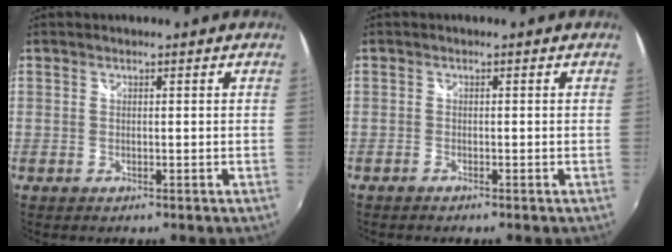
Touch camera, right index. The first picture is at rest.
{"total": 0.8, "force": [-0.7, 0.2, 0.2], "torque": [-0.005, 0.000, -0.015]}